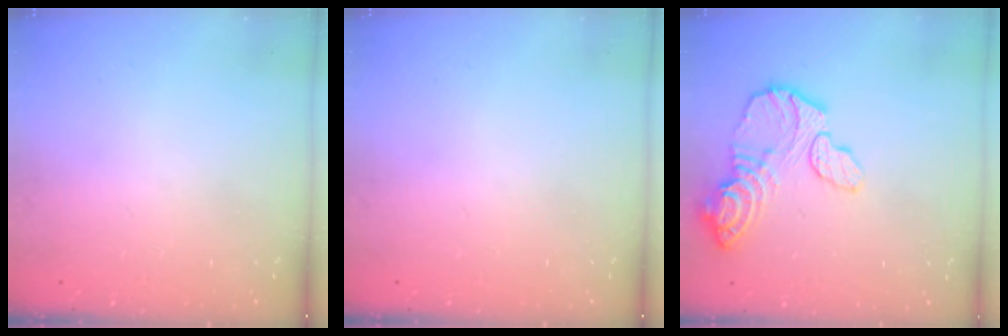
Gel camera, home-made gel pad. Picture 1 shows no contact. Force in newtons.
{"total": 0.0}
{"total": 14.7, "press": 14.6, "slide": 1.4}